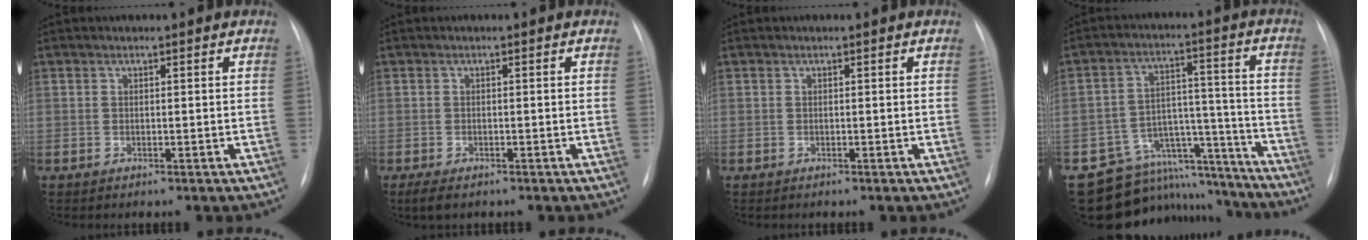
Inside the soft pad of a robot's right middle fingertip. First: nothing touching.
{"total": 2.6, "force": [-1.8, 1.0, 1.6], "torque": [-0.035, -0.008, -0.024]}
{"total": 0.0}
{"total": 14.4, "force": [-12.9, 6.2, 0.9], "torque": [-0.006, 0.074, -0.181]}